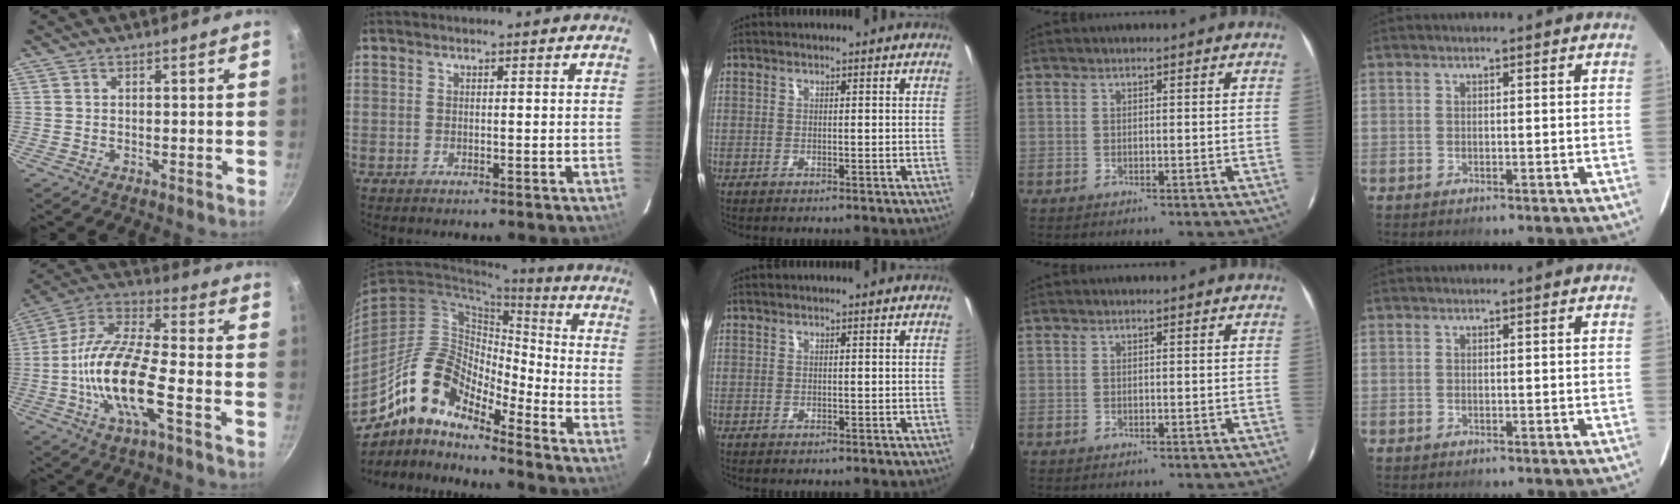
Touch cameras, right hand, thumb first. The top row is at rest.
{"thumb": {"total": 17.1, "force": [-5.1, 5.6, 15.4], "torque": [-0.298, 0.037, -0.116]}, "index": {"total": 14.5, "force": [-11.4, 4.9, 7.6], "torque": [-0.130, 0.003, -0.225]}}